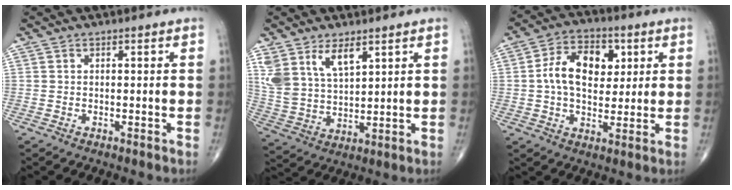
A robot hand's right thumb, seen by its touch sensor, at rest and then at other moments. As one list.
[{"total": 9.6, "force": [5.5, 4.8, 6.3], "torque": [-0.113, -0.021, 0.120]}, {"total": 12.3, "force": [2.2, 8.1, 9.1], "torque": [-0.126, 0.007, 0.031]}]